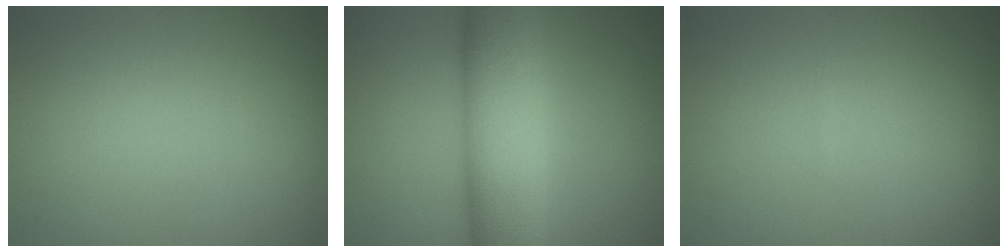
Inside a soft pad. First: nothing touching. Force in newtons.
{"total": 10.1, "press": 10.1, "slide": 0.2}
{"total": 0.0}